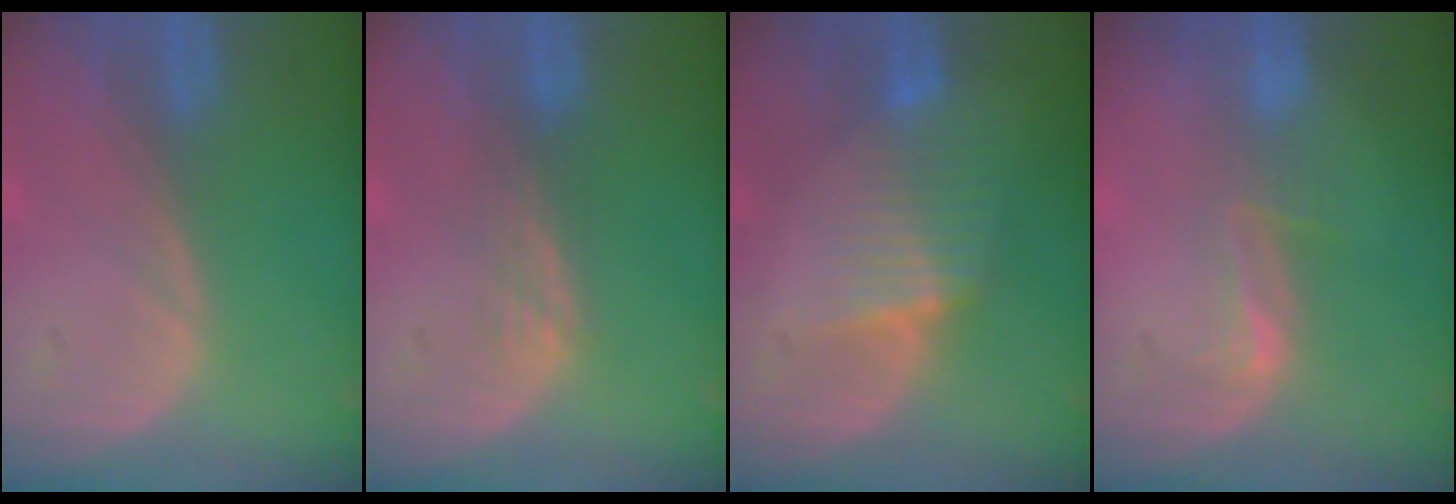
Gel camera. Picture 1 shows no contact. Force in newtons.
{"total": 2.2, "press": 2.2, "slide": 0.2}
{"total": 6.6, "press": 5.8, "slide": 3.2}
{"total": 2.7, "press": 2.3, "slide": 1.5}